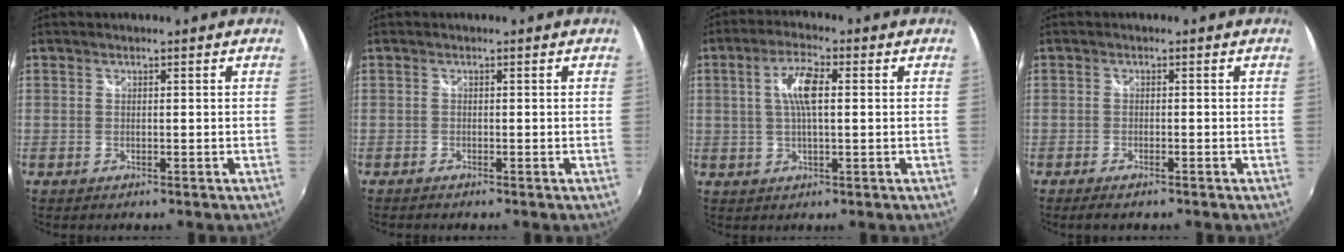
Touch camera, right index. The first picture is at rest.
{"total": 0.8, "force": [-0.8, 0.3, 0.2], "torque": [-0.008, -0.004, -0.017]}
{"total": 6.5, "force": [1.0, 1.9, 6.2], "torque": [-0.116, 0.008, 0.020]}
{"total": 2.5, "force": [-2.0, 0.6, 1.4], "torque": [-0.034, -0.006, -0.037]}